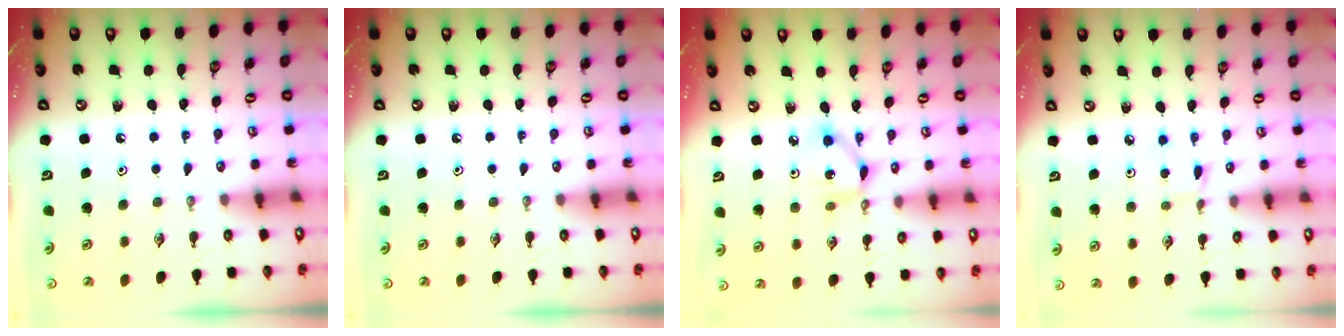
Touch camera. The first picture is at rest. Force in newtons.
{"total": 0.0}
{"total": 6.2, "press": 6.2, "slide": 0.2}
{"total": 2.1, "press": 2.1, "slide": 0.2}